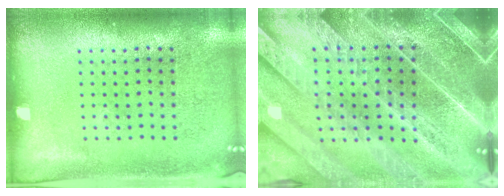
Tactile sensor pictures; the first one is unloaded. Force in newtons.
{"total": 5.1, "press": 4.4, "slide": 2.5}